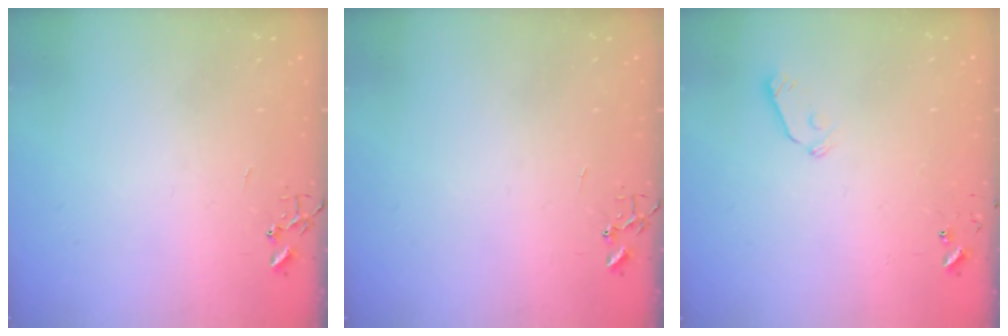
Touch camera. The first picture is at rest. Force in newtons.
{"total": 0.0}
{"total": 5.9, "press": 5.9, "slide": 0.5}